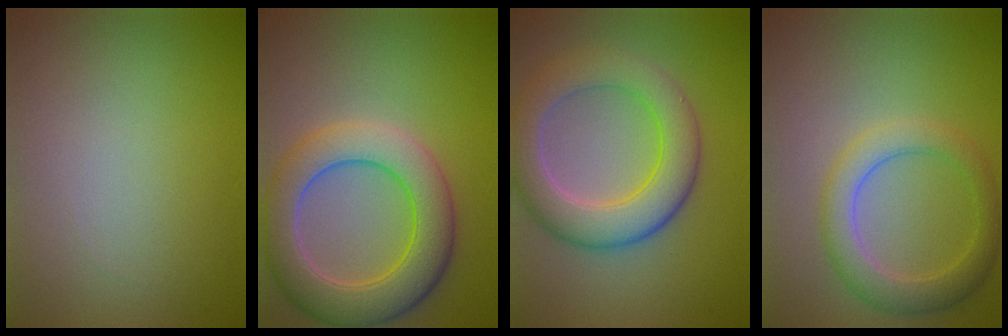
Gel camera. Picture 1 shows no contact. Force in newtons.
{"total": 7.2, "press": 7.2, "slide": 0.5}
{"total": 6.6, "press": 6.6, "slide": 0.4}
{"total": 3.8, "press": 3.7, "slide": 0.4}